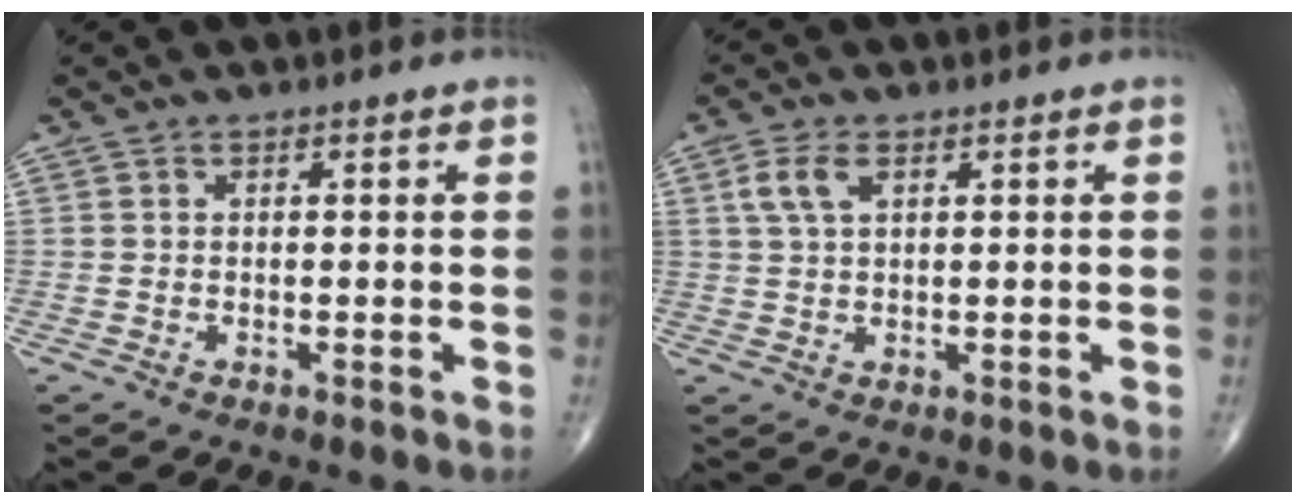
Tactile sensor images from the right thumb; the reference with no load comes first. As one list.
[{"total": 4.7, "force": [1.9, 2.3, 3.6], "torque": [-0.084, 0.007, 0.040]}]